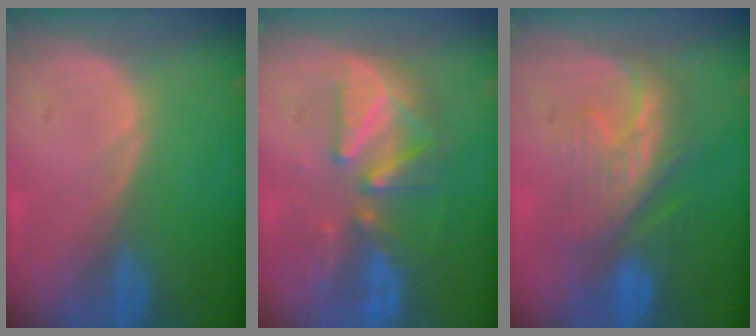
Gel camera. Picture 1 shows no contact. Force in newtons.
{"total": 8.4, "press": 8.1, "slide": 2.1}
{"total": 8.2, "press": 7.9, "slide": 1.8}